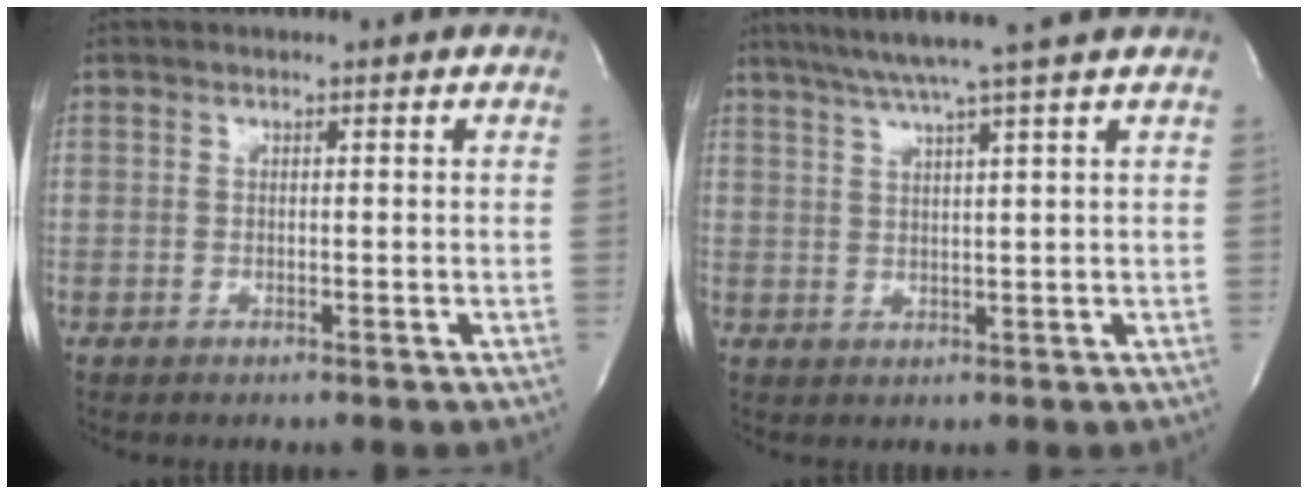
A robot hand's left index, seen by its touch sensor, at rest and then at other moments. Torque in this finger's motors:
{"motor_torque": [0.08, -0.12, -0.02, 0.04]}